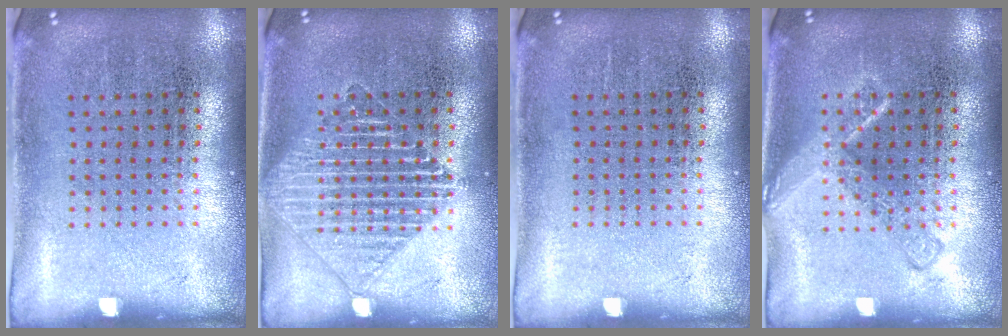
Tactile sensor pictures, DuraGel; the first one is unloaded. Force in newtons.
{"total": 2.8, "press": 2.8, "slide": 0.5}
{"total": 0.0}
{"total": 2.4, "press": 2.4, "slide": 0.4}